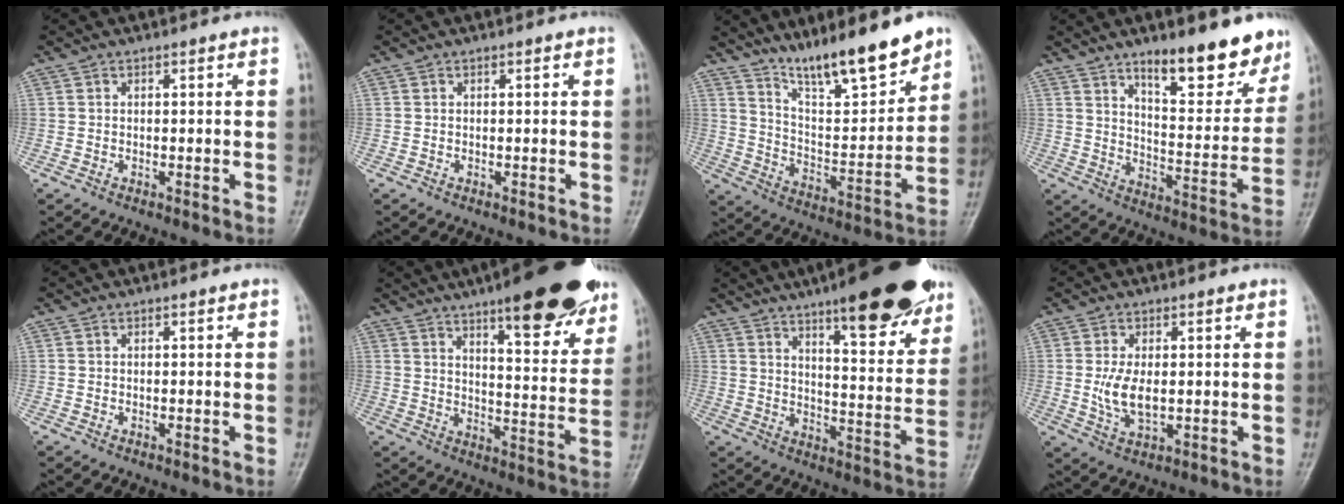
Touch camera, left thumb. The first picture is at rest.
{"total": 0.0}
{"total": 15.6, "force": [12.2, 2.8, 9.4], "torque": [-0.126, -0.079, 0.216]}
{"total": 16.2, "force": [11.4, 5.1, 10.3], "torque": [-0.094, -0.080, 0.174]}
{"total": 0.0}
{"total": 21.9, "force": [14.3, 6.0, 15.5], "torque": [-0.173, -0.058, 0.198]}
{"total": 22.5, "force": [14.7, 5.9, 16.0], "torque": [-0.185, -0.059, 0.208]}
{"total": 5.9, "force": [0.1, 3.1, 5.0], "torque": [-0.100, -0.014, 0.007]}